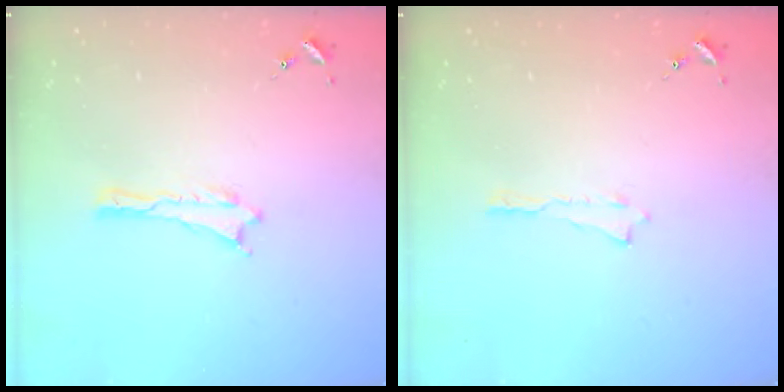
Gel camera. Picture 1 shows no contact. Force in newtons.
{"total": 0.0}